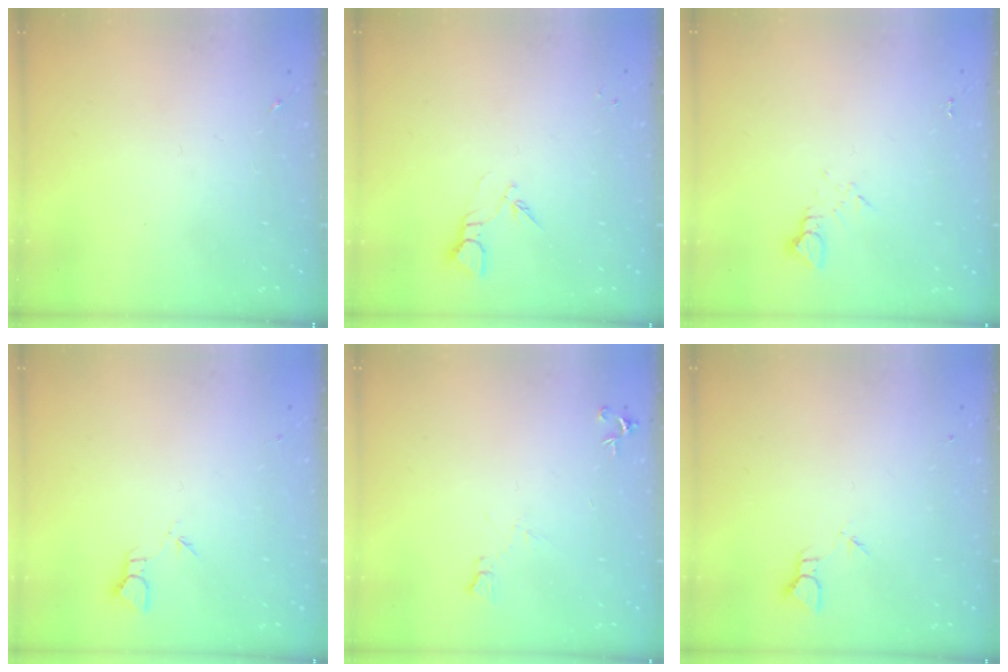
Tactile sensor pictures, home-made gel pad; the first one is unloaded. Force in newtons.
{"total": 3.2, "press": 3.1, "slide": 0.3}
{"total": 2.7, "press": 2.7, "slide": 0.2}
{"total": 2.4, "press": 2.4, "slide": 0.2}
{"total": 5.9, "press": 5.8, "slide": 1.0}
{"total": 1.9, "press": 1.9, "slide": 0.1}